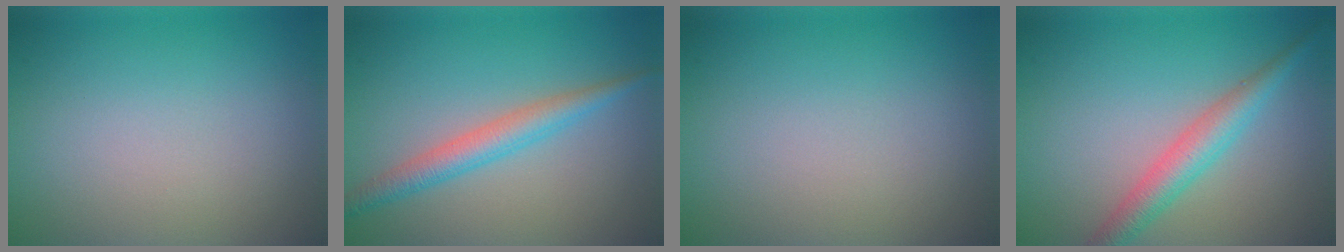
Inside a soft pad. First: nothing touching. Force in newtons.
{"total": 2.9, "press": 2.9, "slide": 0.0}
{"total": 0.0}
{"total": 3.3, "press": 3.3, "slide": 0.1}